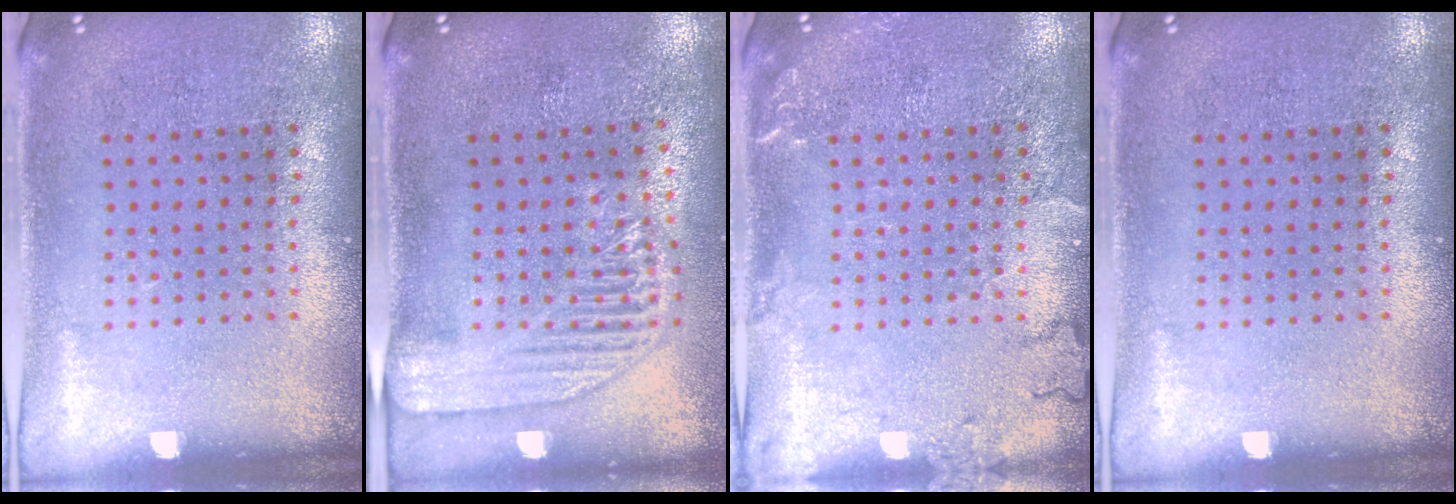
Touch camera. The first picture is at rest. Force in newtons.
{"total": 2.2, "press": 1.9, "slide": 1.0}
{"total": 1.9, "press": 1.9, "slide": 0.3}
{"total": 0.0}